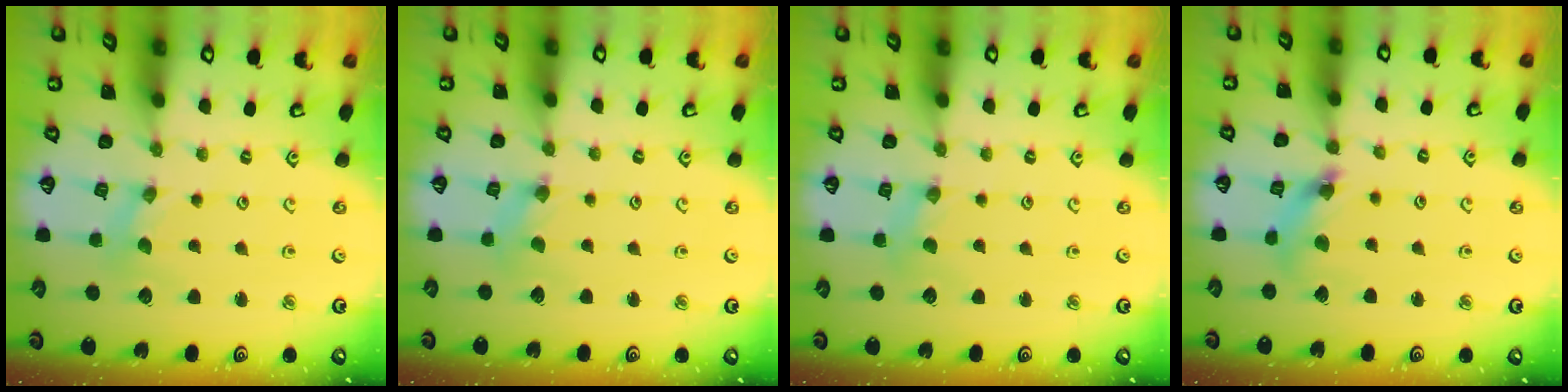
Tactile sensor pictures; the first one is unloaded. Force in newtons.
{"total": 1.5, "press": 1.5, "slide": 0.2}
{"total": 1.3, "press": 1.3, "slide": 0.3}
{"total": 7.7, "press": 7.6, "slide": 0.7}